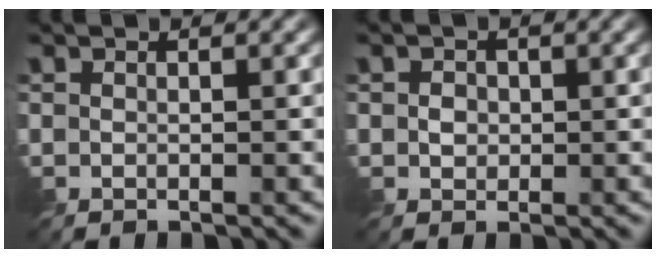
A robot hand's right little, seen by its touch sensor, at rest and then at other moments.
{"total": 1.4, "force": [-0.1, 1.2, 0.6], "torque": [-0.013, -0.003, -0.003]}